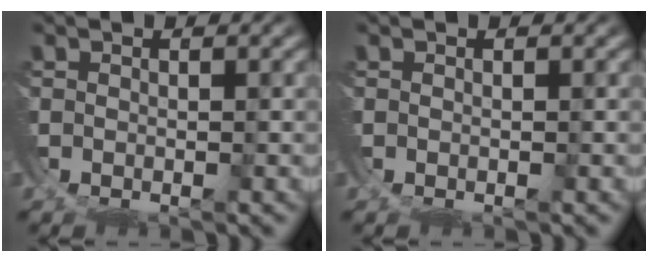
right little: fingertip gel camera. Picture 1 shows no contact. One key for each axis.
{"total": 0.0}